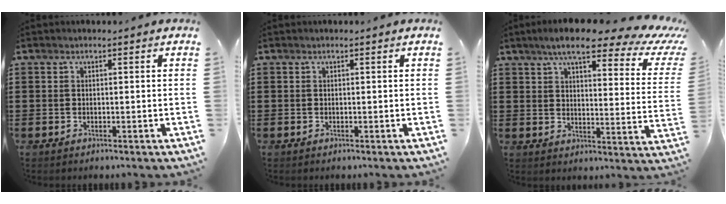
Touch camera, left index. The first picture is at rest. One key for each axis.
{"total": 0.0}
{"total": 8.8, "fx": 6.7, "fy": 2.1, "fz": 5.3, "tx": -0.104, "ty": -0.028, "tz": 0.109}